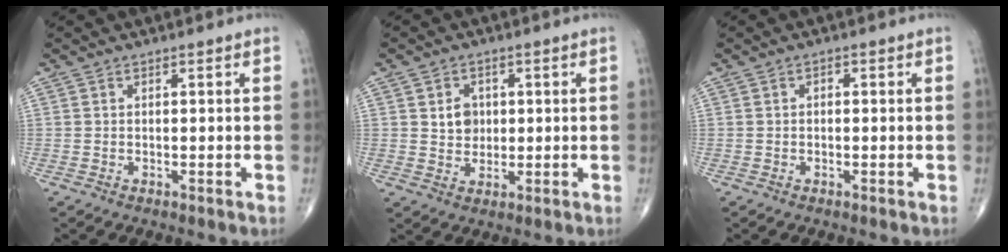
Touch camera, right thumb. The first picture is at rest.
{"total": 4.4, "force": [0.9, 3.7, 2.3], "torque": [-0.014, -0.003, 0.016]}
{"total": 0.8, "force": [0.1, 0.5, 0.6], "torque": [-0.008, 0.003, -0.002]}